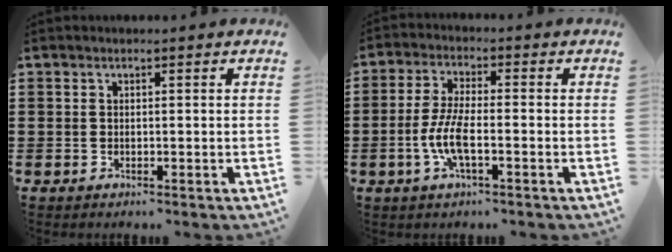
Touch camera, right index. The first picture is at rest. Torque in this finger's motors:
{"motor_torque": [2.14, 0.00, 0.21, 0.14]}